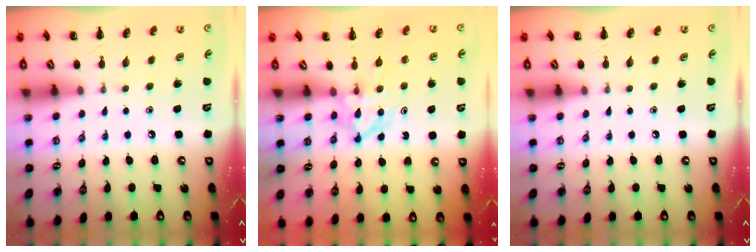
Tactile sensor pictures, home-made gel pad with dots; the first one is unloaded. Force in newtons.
{"total": 4.8, "press": 4.7, "slide": 0.8}
{"total": 0.0}